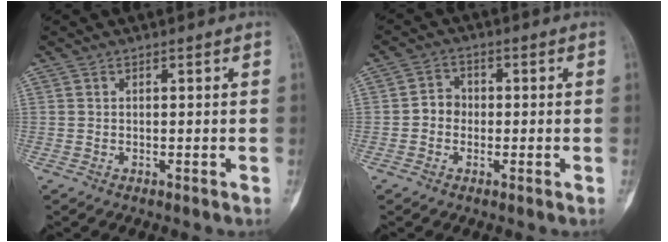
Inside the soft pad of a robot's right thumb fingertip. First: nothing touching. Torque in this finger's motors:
{"motor_torque": [0.67, 0.58, 0.48, -0.37, 0.03]}